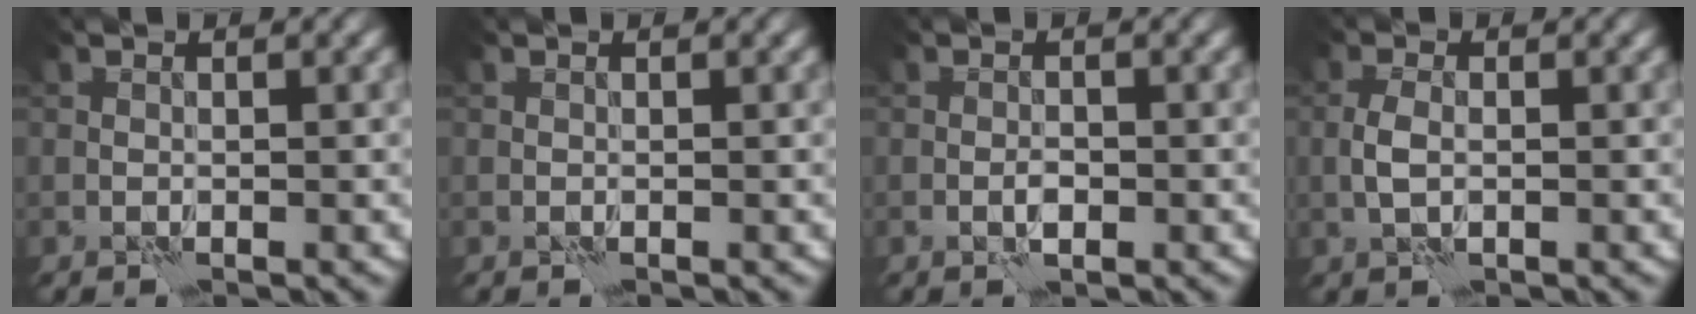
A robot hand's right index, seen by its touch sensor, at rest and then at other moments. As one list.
[{"total": 0.0}, {"total": 1.1, "force": [-0.4, 0.4, 0.9], "torque": [-0.019, 0.001, -0.010]}, {"total": 2.0, "force": [-0.3, 1.1, 1.7], "torque": [-0.041, 0.000, -0.009]}]